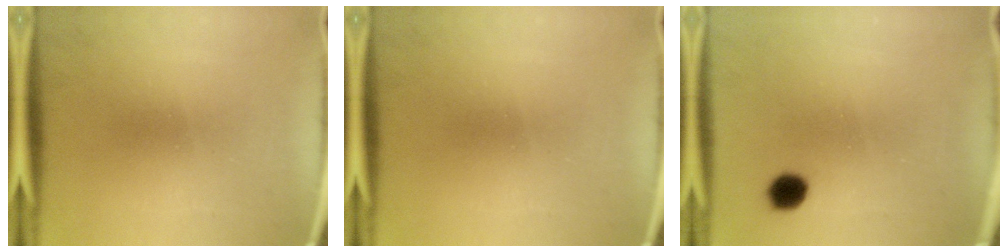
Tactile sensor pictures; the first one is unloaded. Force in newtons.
{"total": 0.0}
{"total": 4.0}